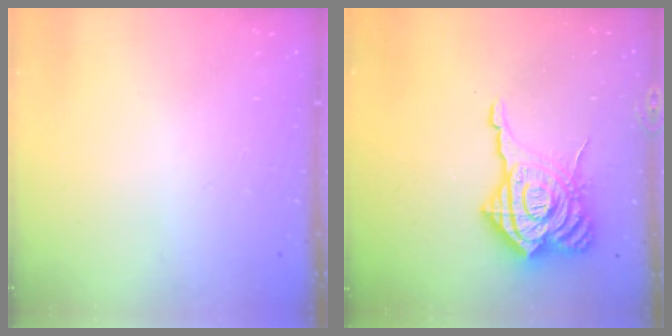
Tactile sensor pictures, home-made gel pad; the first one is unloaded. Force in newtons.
{"total": 20.1, "press": 20.0, "slide": 2.1}